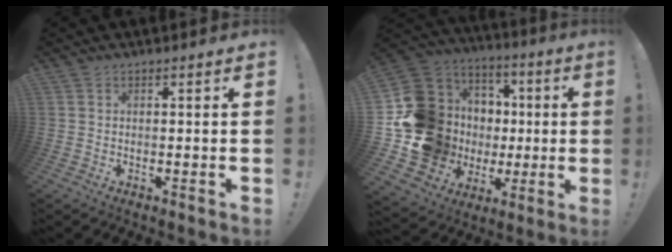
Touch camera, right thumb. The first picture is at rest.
{"total": 20.1, "force": [0.0, 17.7, 9.6], "torque": [-0.188, -0.012, 0.062]}